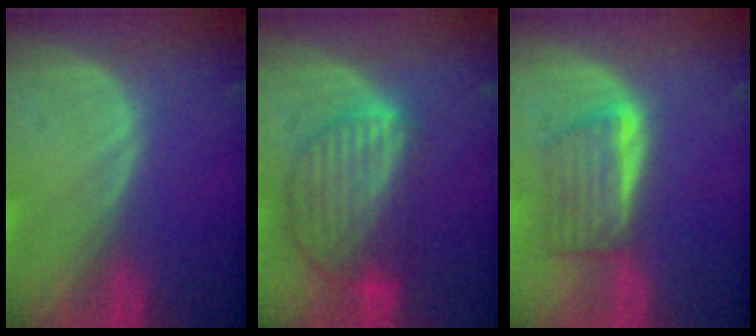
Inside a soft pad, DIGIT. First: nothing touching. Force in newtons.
{"total": 8.8, "press": 7.7, "slide": 4.3}
{"total": 5.7, "press": 5.3, "slide": 2.2}